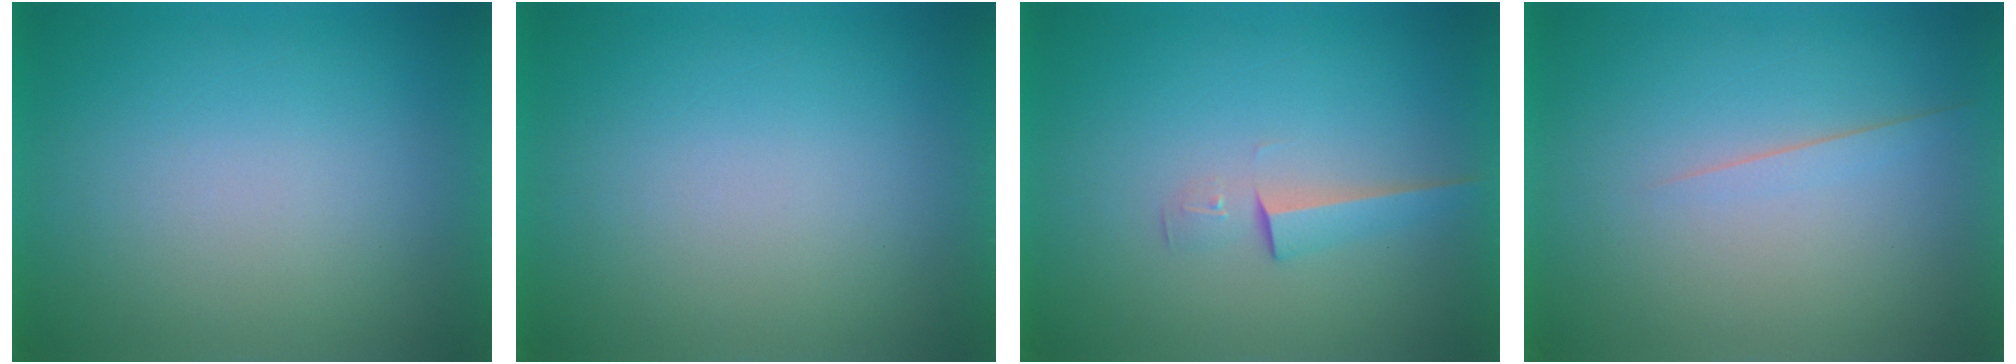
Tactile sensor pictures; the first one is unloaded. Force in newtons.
{"total": 0.0}
{"total": 2.3}
{"total": 1.4}